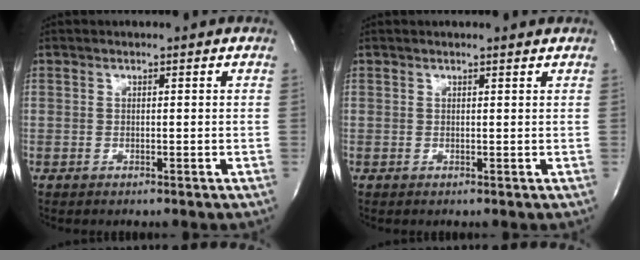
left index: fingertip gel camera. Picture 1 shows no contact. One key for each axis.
{"total": 1.5, "fx": 1.5, "fy": -0.1, "fz": 0.3, "tx": -0.010, "ty": 0.001, "tz": 0.016}